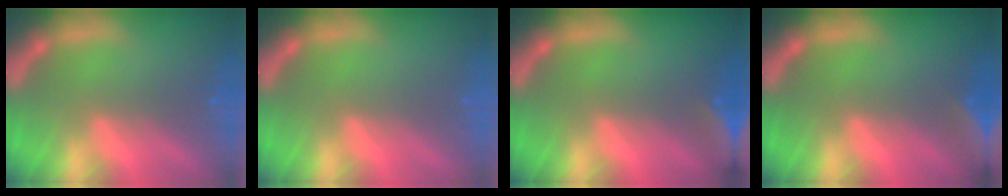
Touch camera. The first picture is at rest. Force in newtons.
{"total": 0.0}
{"total": 6.5}
{"total": 7.5}